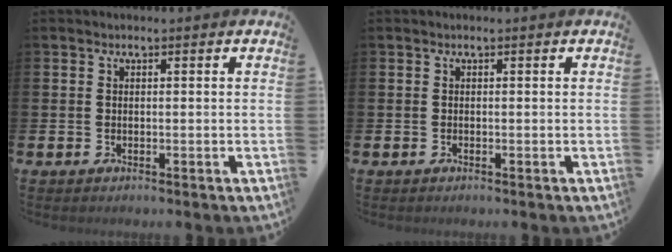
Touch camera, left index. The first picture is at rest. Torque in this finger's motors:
{"motor_torque": [0.18, 0.02, -0.01, 0.00]}